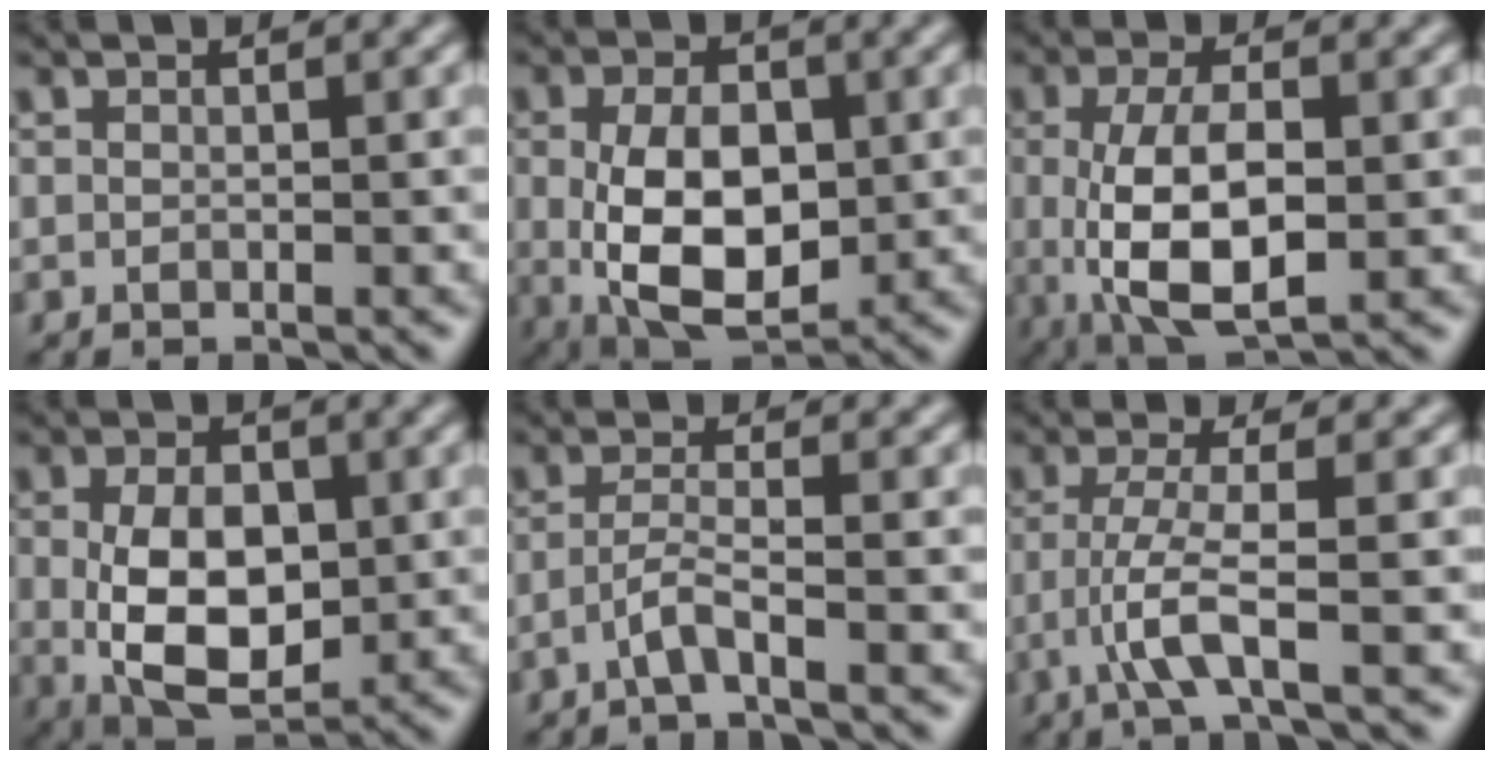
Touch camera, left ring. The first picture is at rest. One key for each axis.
{"total": 9.6, "fx": -0.3, "fy": 5.8, "fz": 7.7, "tx": -0.142, "ty": -0.008, "tz": -0.004}
{"total": 8.1, "fx": -0.4, "fy": 3.7, "fz": 7.2, "tx": -0.146, "ty": -0.009, "tz": -0.004}
{"total": 8.8, "fx": -0.1, "fy": 5.4, "fz": 6.9, "tx": -0.130, "ty": -0.010, "tz": 0.003}
{"total": 2.2, "fx": -1.1, "fy": 0.2, "fz": 1.9, "tx": -0.041, "ty": 0.006, "tz": -0.030}
{"total": 3.6, "fx": -1.1, "fy": 0.4, "fz": 3.4, "tx": -0.075, "ty": 0.002, "tz": -0.029}